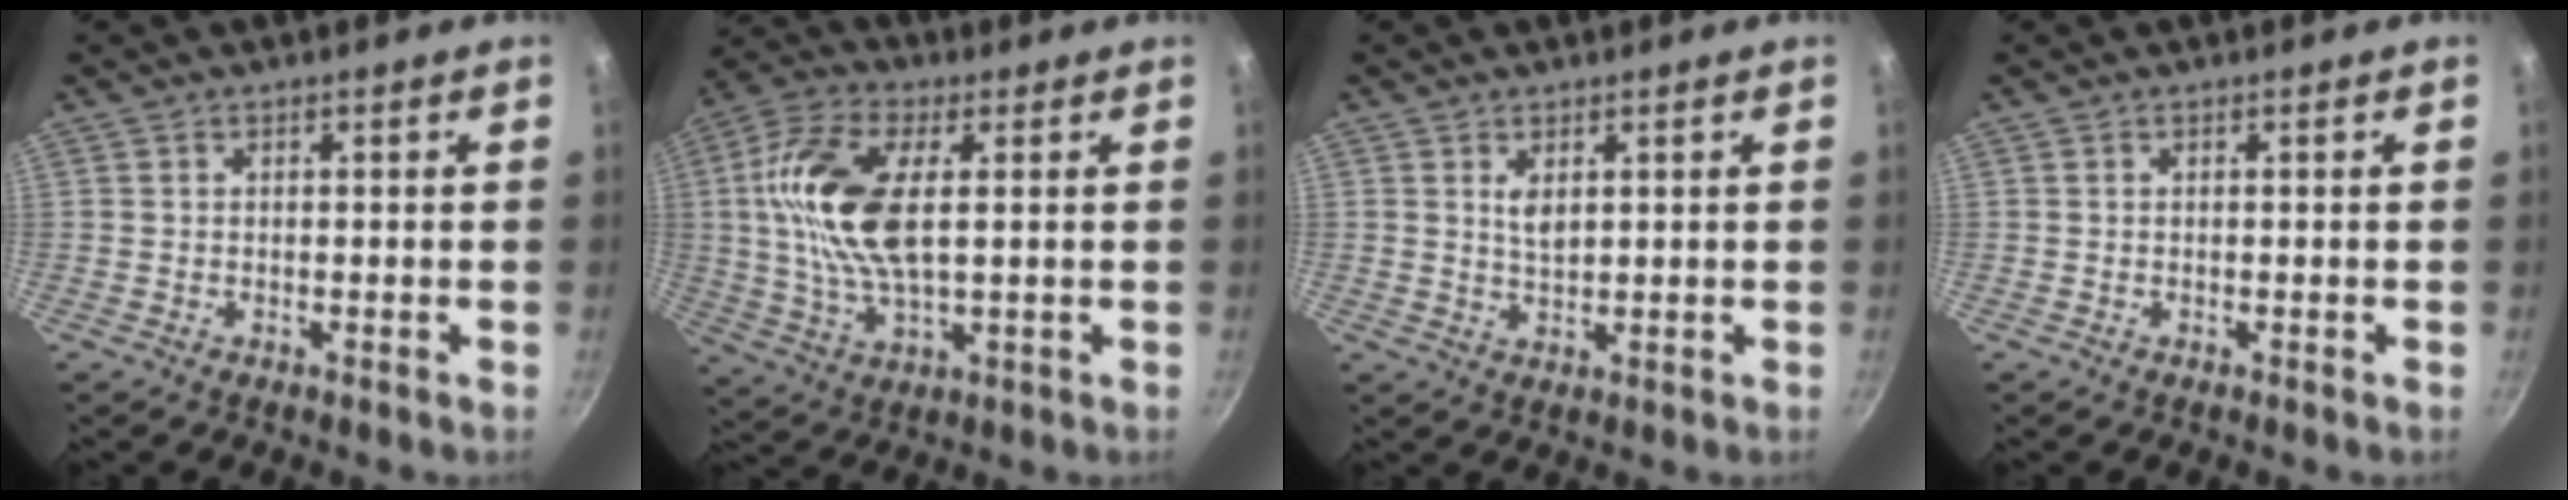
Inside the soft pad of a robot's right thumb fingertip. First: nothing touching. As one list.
[{"total": 15.8, "force": [2.4, 7.6, 13.6], "torque": [-0.268, 0.007, 0.039]}, {"total": 3.0, "force": [1.2, 1.6, 2.3], "torque": [-0.039, -0.009, 0.025]}, {"total": 0.0}]